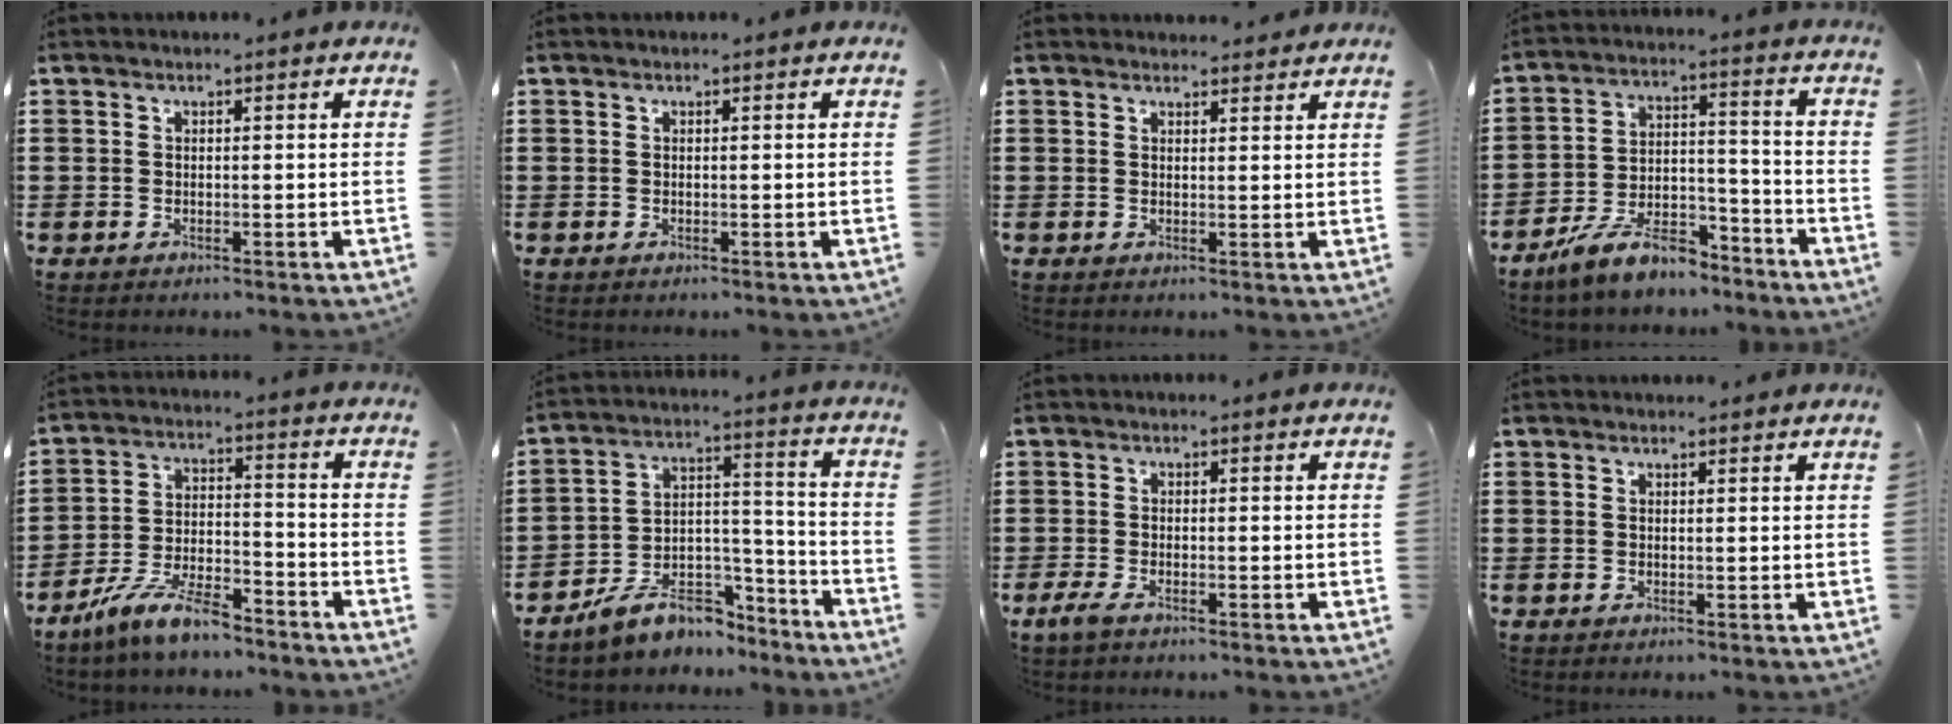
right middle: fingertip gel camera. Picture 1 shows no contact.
{"total": 0.0}
{"total": 1.6, "force": [1.6, 0.3, -0.1], "torque": [0.004, -0.001, 0.030]}
{"total": 9.5, "force": [-7.9, 2.8, 4.5], "torque": [-0.085, 0.023, -0.150]}
{"total": 8.8, "force": [-7.3, 1.6, 4.8], "torque": [-0.102, 0.006, -0.140]}
{"total": 8.2, "force": [-7.0, 3.4, 2.4], "torque": [-0.045, 0.022, -0.133]}
{"total": 1.8, "force": [-1.0, 0.4, 1.5], "torque": [-0.041, -0.007, -0.022]}
{"total": 0.6, "force": [0.6, 0.1, -0.1], "torque": [0.006, -0.003, 0.010]}